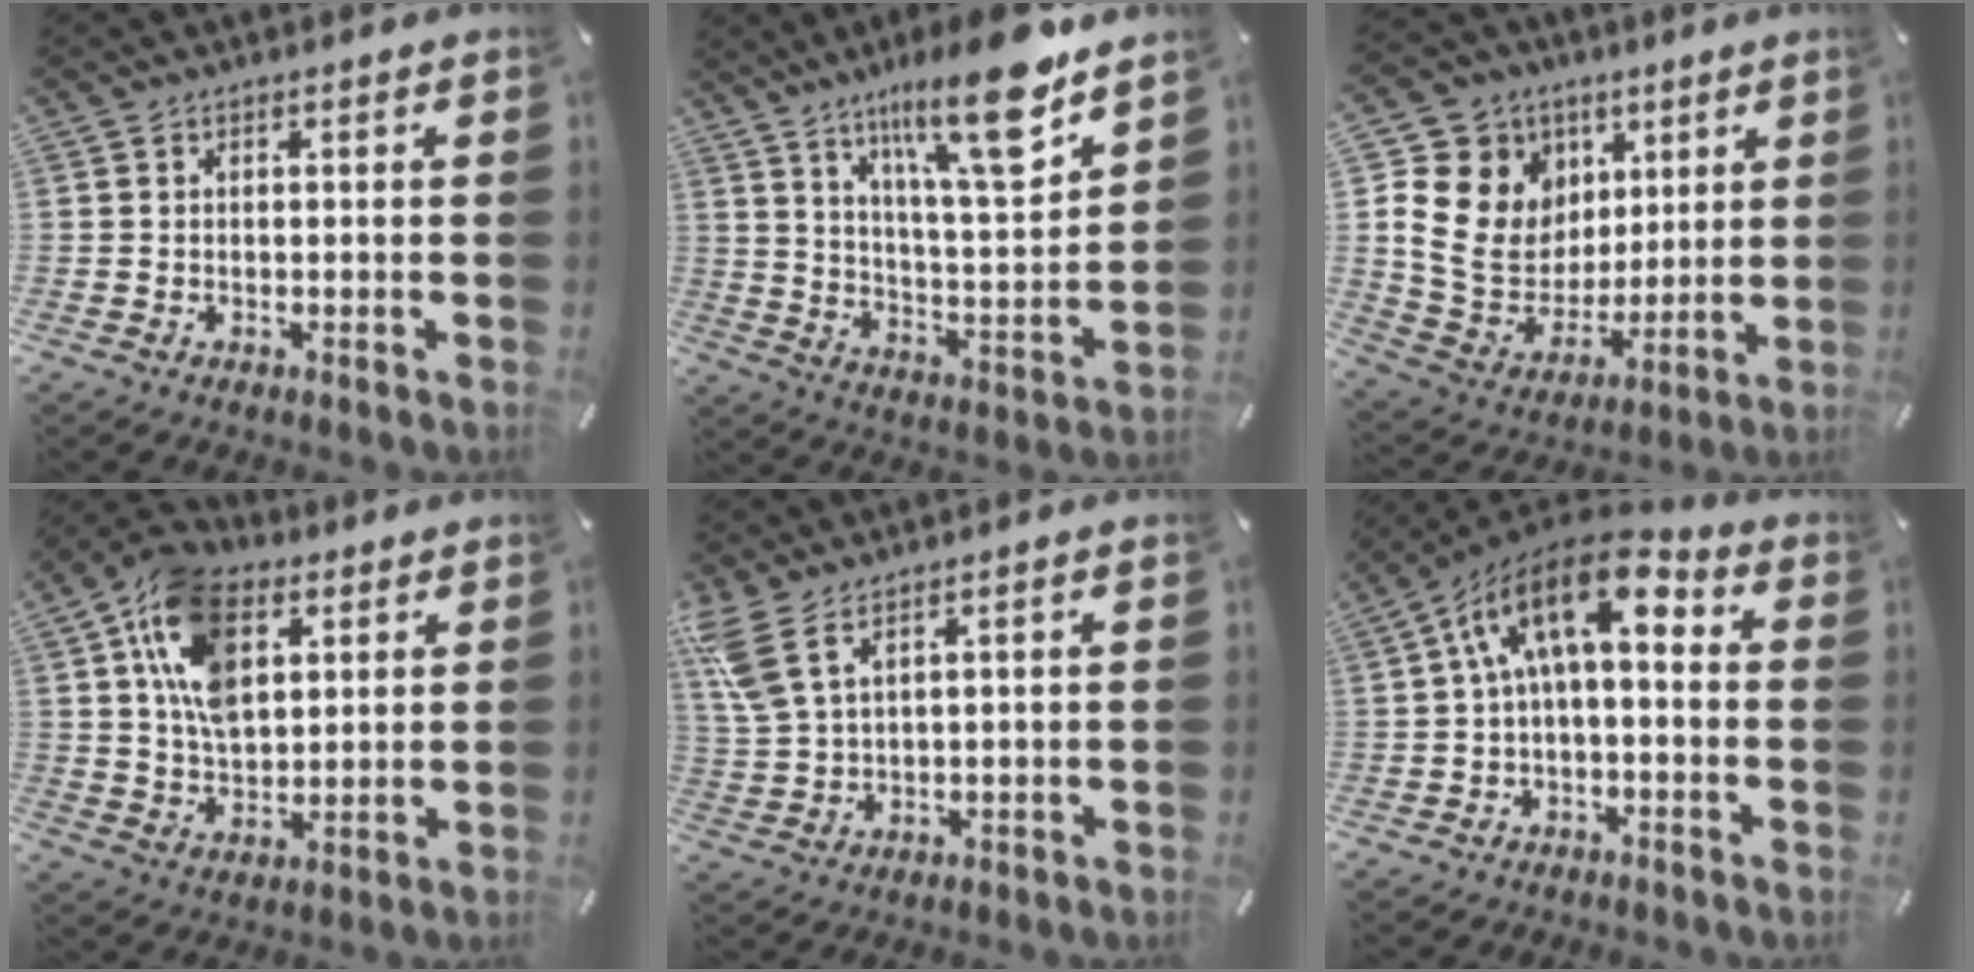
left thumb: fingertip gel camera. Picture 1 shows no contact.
{"total": 18.4, "force": [13.0, 3.9, 12.5], "torque": [-0.208, -0.074, 0.204]}
{"total": 15.2, "force": [2.8, 14.0, 5.2], "torque": [-0.093, -0.019, 0.064]}
{"total": 15.2, "force": [5.9, 9.7, 10.2], "torque": [-0.226, -0.004, 0.103]}
{"total": 6.0, "force": [3.8, 1.9, 4.3], "torque": [-0.114, -0.018, 0.066]}
{"total": 14.4, "force": [3.5, 6.9, 12.1], "torque": [-0.226, -0.012, 0.055]}